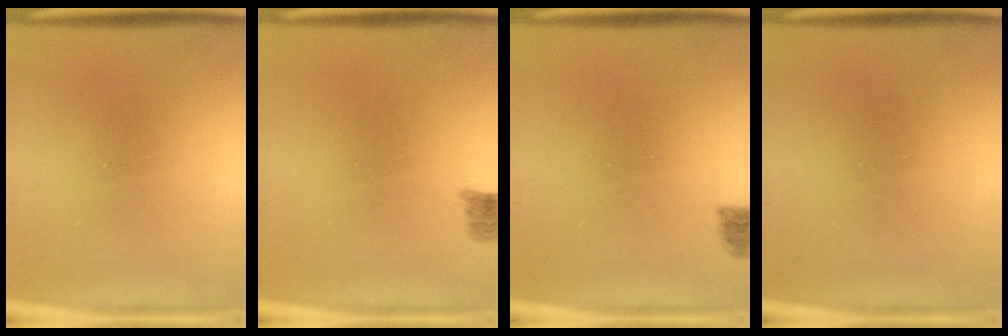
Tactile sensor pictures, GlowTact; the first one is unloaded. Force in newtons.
{"total": 2.0}
{"total": 1.8}
{"total": 0.0}